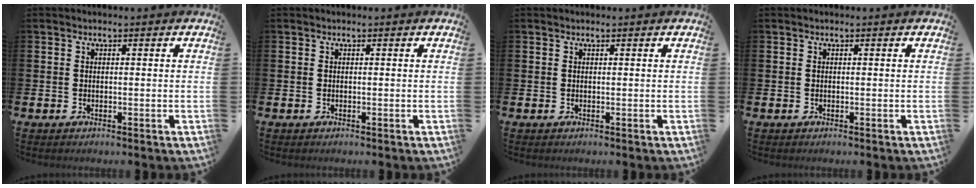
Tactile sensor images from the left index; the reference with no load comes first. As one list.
[{"total": 0.0}, {"total": 0.0}, {"total": 0.0}]